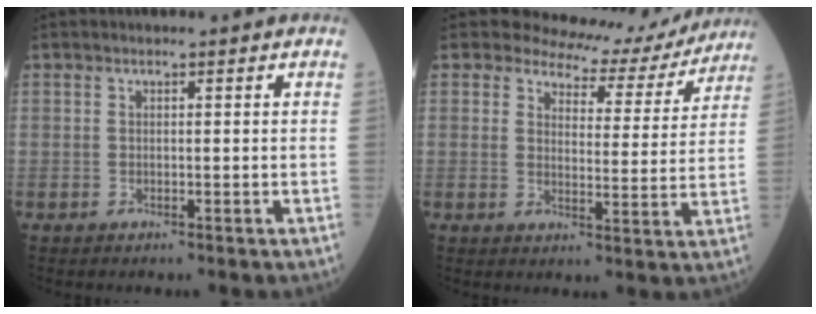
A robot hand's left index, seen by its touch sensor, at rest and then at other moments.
{"total": 10.5, "force": [9.9, 3.5, 0.6], "torque": [0.001, -0.015, 0.108]}